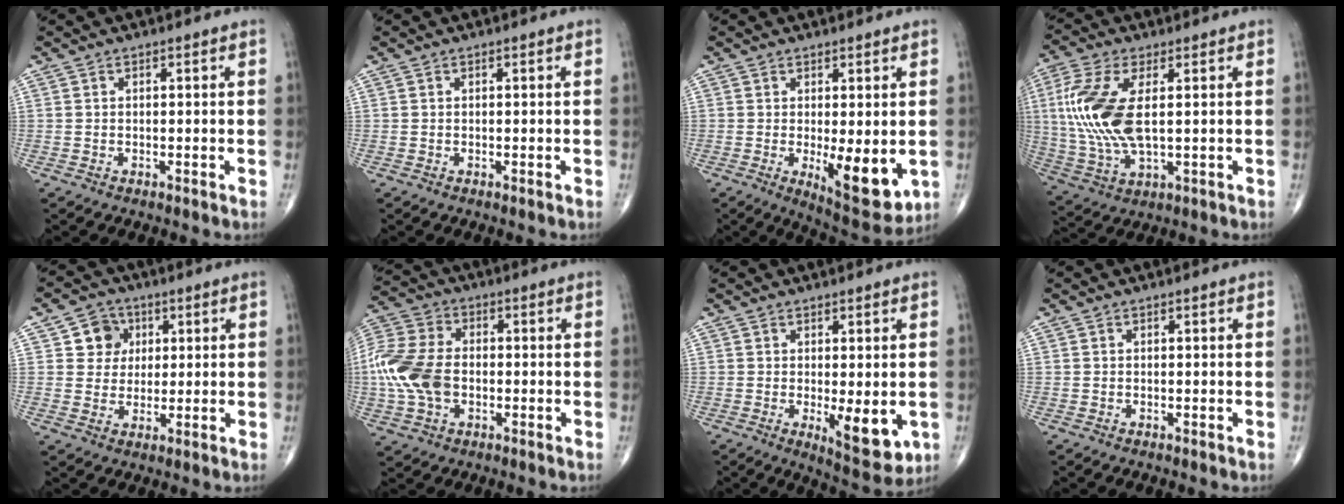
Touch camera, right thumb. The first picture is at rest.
{"total": 0.0}
{"total": 10.5, "force": [-1.6, 3.8, 9.6], "torque": [-0.123, -0.028, -0.010]}
{"total": 14.9, "force": [1.9, 6.7, 13.2], "torque": [-0.310, -0.006, 0.042]}
{"total": 6.3, "force": [2.0, 5.7, 1.7], "torque": [0.007, 0.000, 0.028]}
{"total": 14.3, "force": [-1.7, 9.5, 10.5], "torque": [-0.231, 0.016, -0.035]}
{"total": 8.4, "force": [-1.4, 3.1, 7.7], "torque": [-0.092, -0.022, -0.010]}
{"total": 0.0}